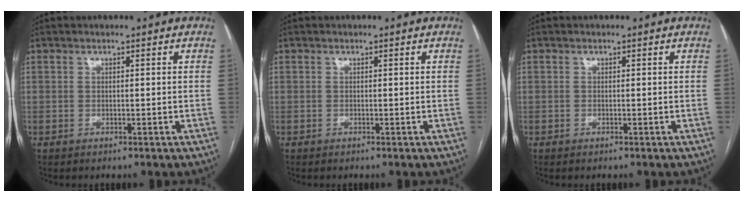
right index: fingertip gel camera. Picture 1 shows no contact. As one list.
[{"total": 0.0}, {"total": 0.0}]